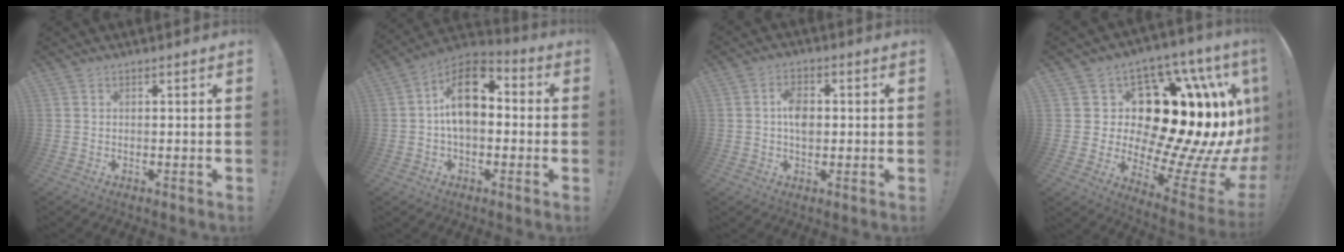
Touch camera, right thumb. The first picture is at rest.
{"total": 14.6, "force": [1.3, 9.0, 11.4], "torque": [-0.175, 0.012, 0.022]}
{"total": 6.5, "force": [0.2, 4.2, 5.0], "torque": [-0.081, 0.006, 0.003]}
{"total": 20.9, "force": [4.1, 8.7, 18.6], "torque": [-0.271, -0.091, 0.109]}